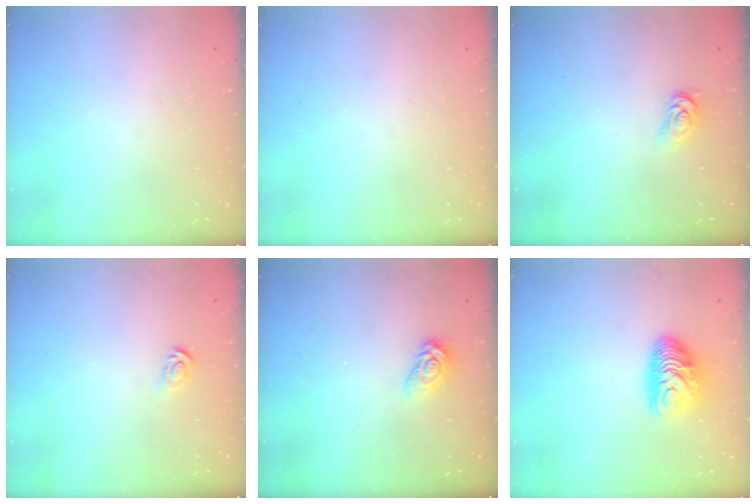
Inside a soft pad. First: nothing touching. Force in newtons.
{"total": 0.0}
{"total": 2.6, "press": 2.6, "slide": 0.4}
{"total": 2.9, "press": 2.9, "slide": 0.2}
{"total": 6.4, "press": 6.4, "slide": 0.7}
{"total": 9.7, "press": 9.7, "slide": 0.4}